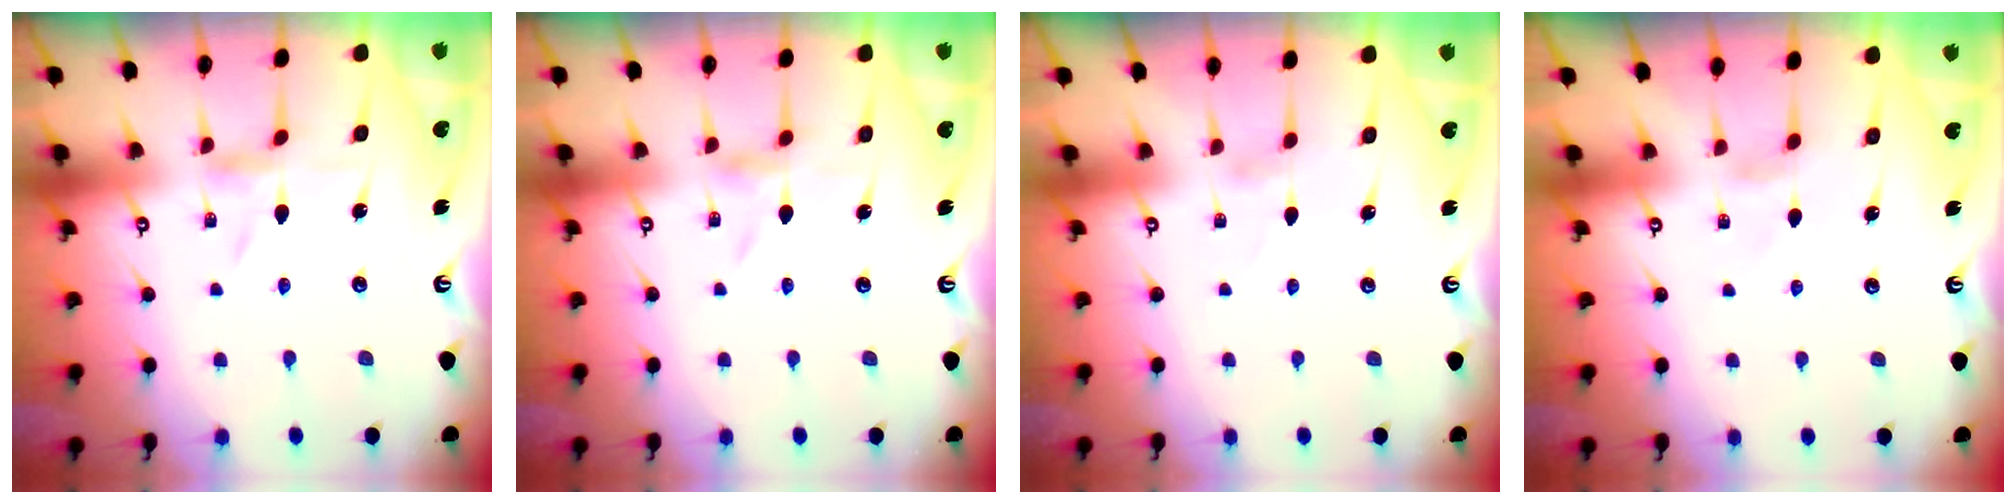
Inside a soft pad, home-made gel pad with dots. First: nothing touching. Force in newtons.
{"total": 0.0}
{"total": 1.1, "press": 1.1, "slide": 0.1}
{"total": 0.0}